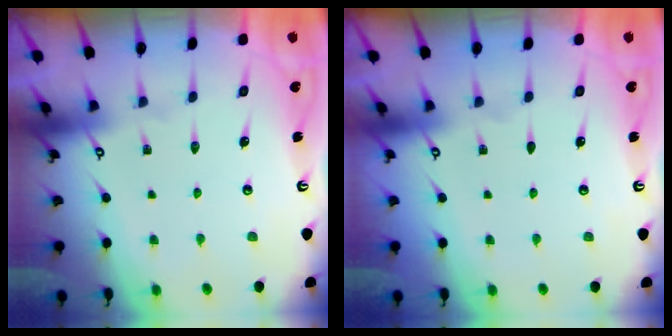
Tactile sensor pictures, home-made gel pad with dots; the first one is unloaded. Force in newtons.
{"total": 0.0}